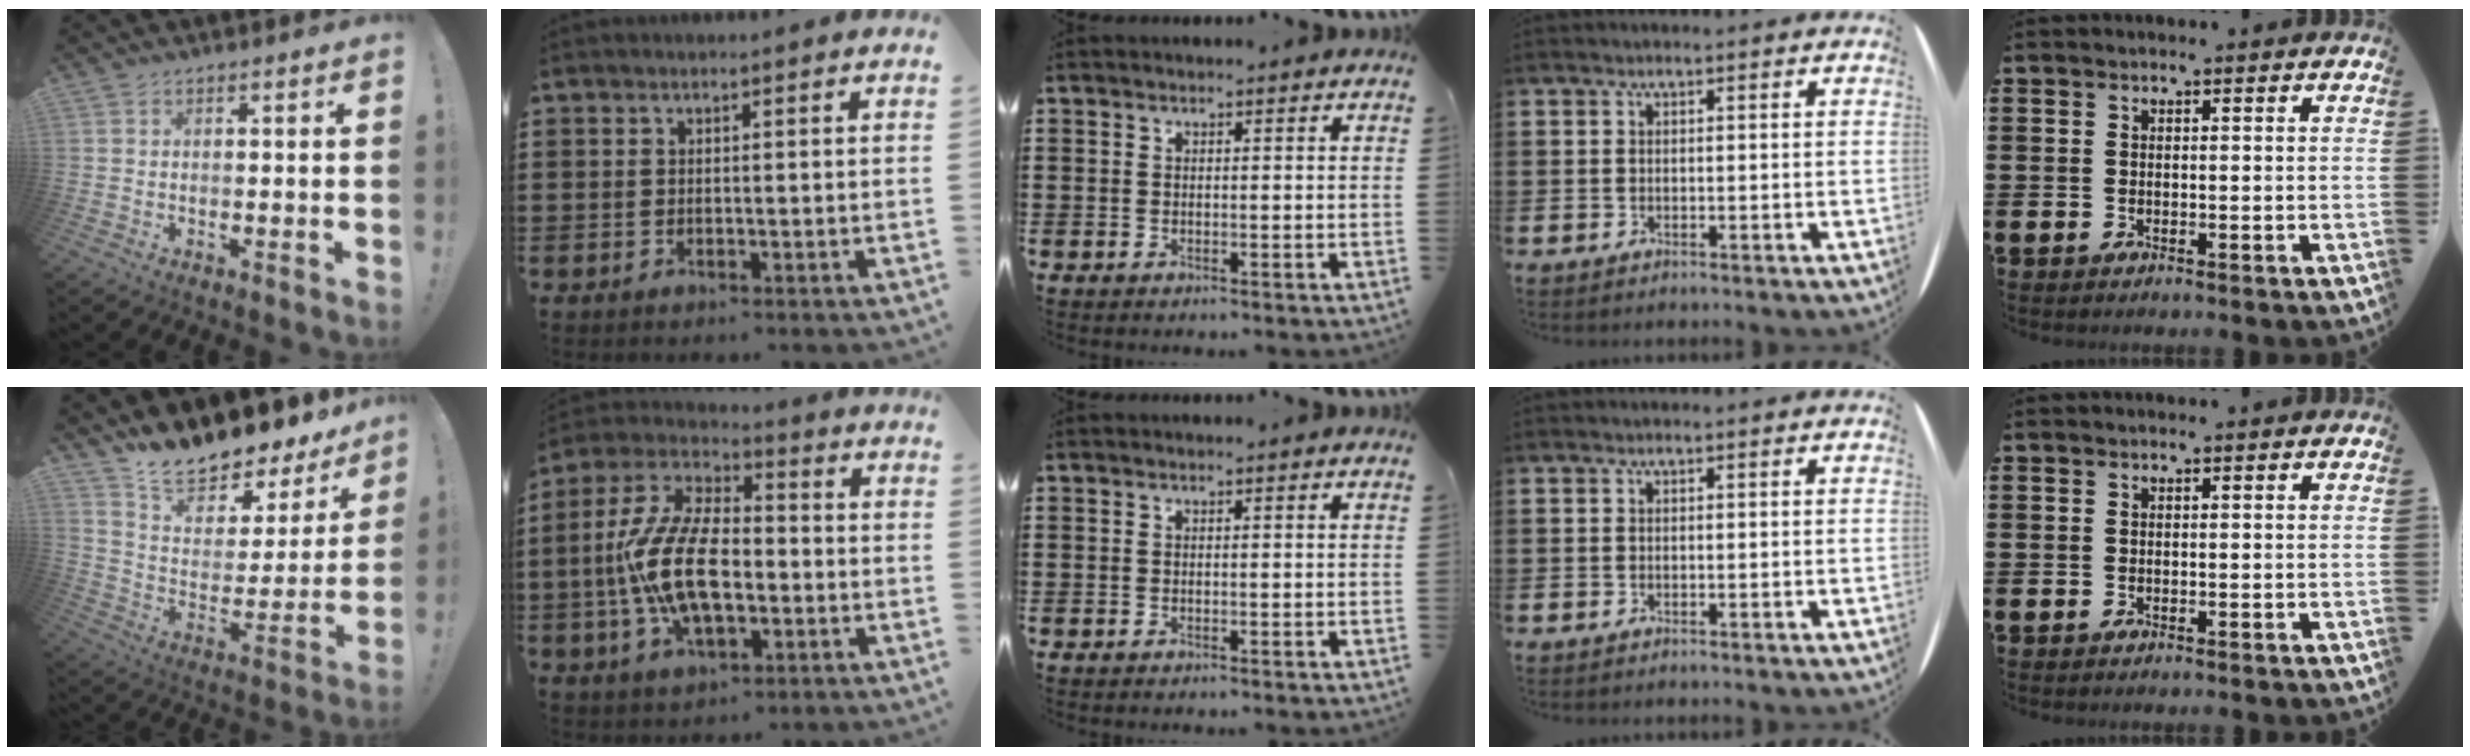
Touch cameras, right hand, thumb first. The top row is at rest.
{"thumb": {"total": 13.2, "force": [12.4, 3.1, 3.2], "torque": [-0.063, -0.119, 0.217]}, "index": {"total": 13.8, "force": [-2.5, 6.9, 11.7], "torque": [-0.273, -0.003, -0.051]}}